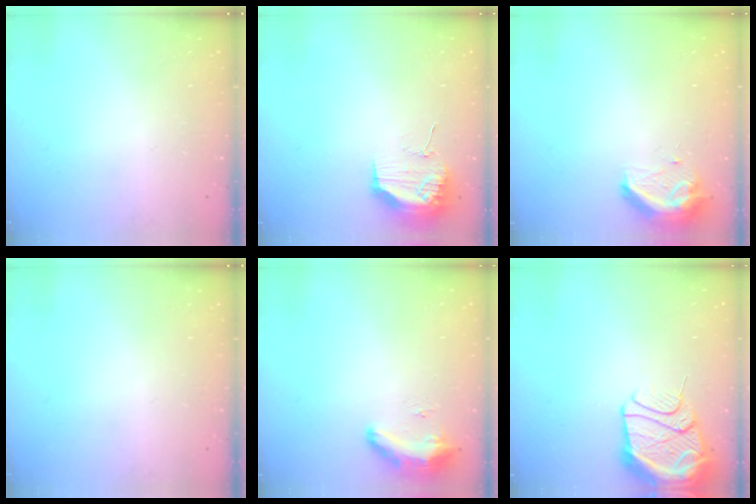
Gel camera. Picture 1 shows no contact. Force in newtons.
{"total": 17.9, "press": 13.8, "slide": 11.4}
{"total": 9.2, "press": 9.2, "slide": 0.3}
{"total": 0.0}
{"total": 16.1, "press": 10.6, "slide": 12.1}
{"total": 14.8, "press": 14.7, "slide": 1.7}